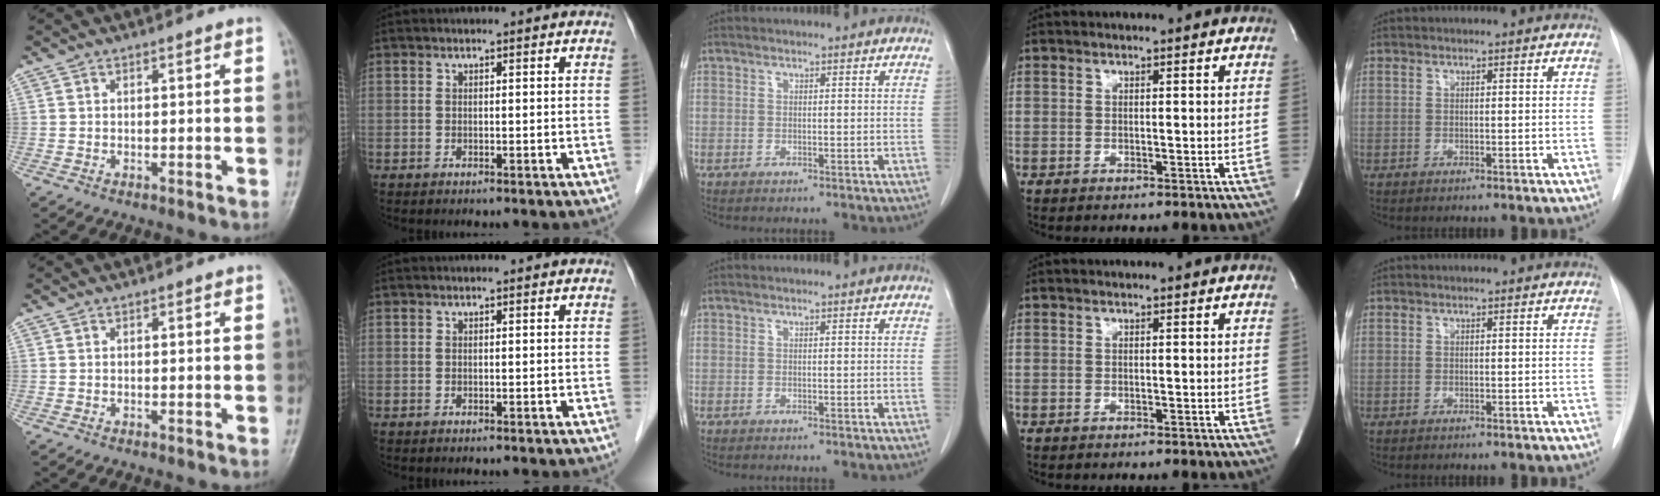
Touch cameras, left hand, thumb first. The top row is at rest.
{}